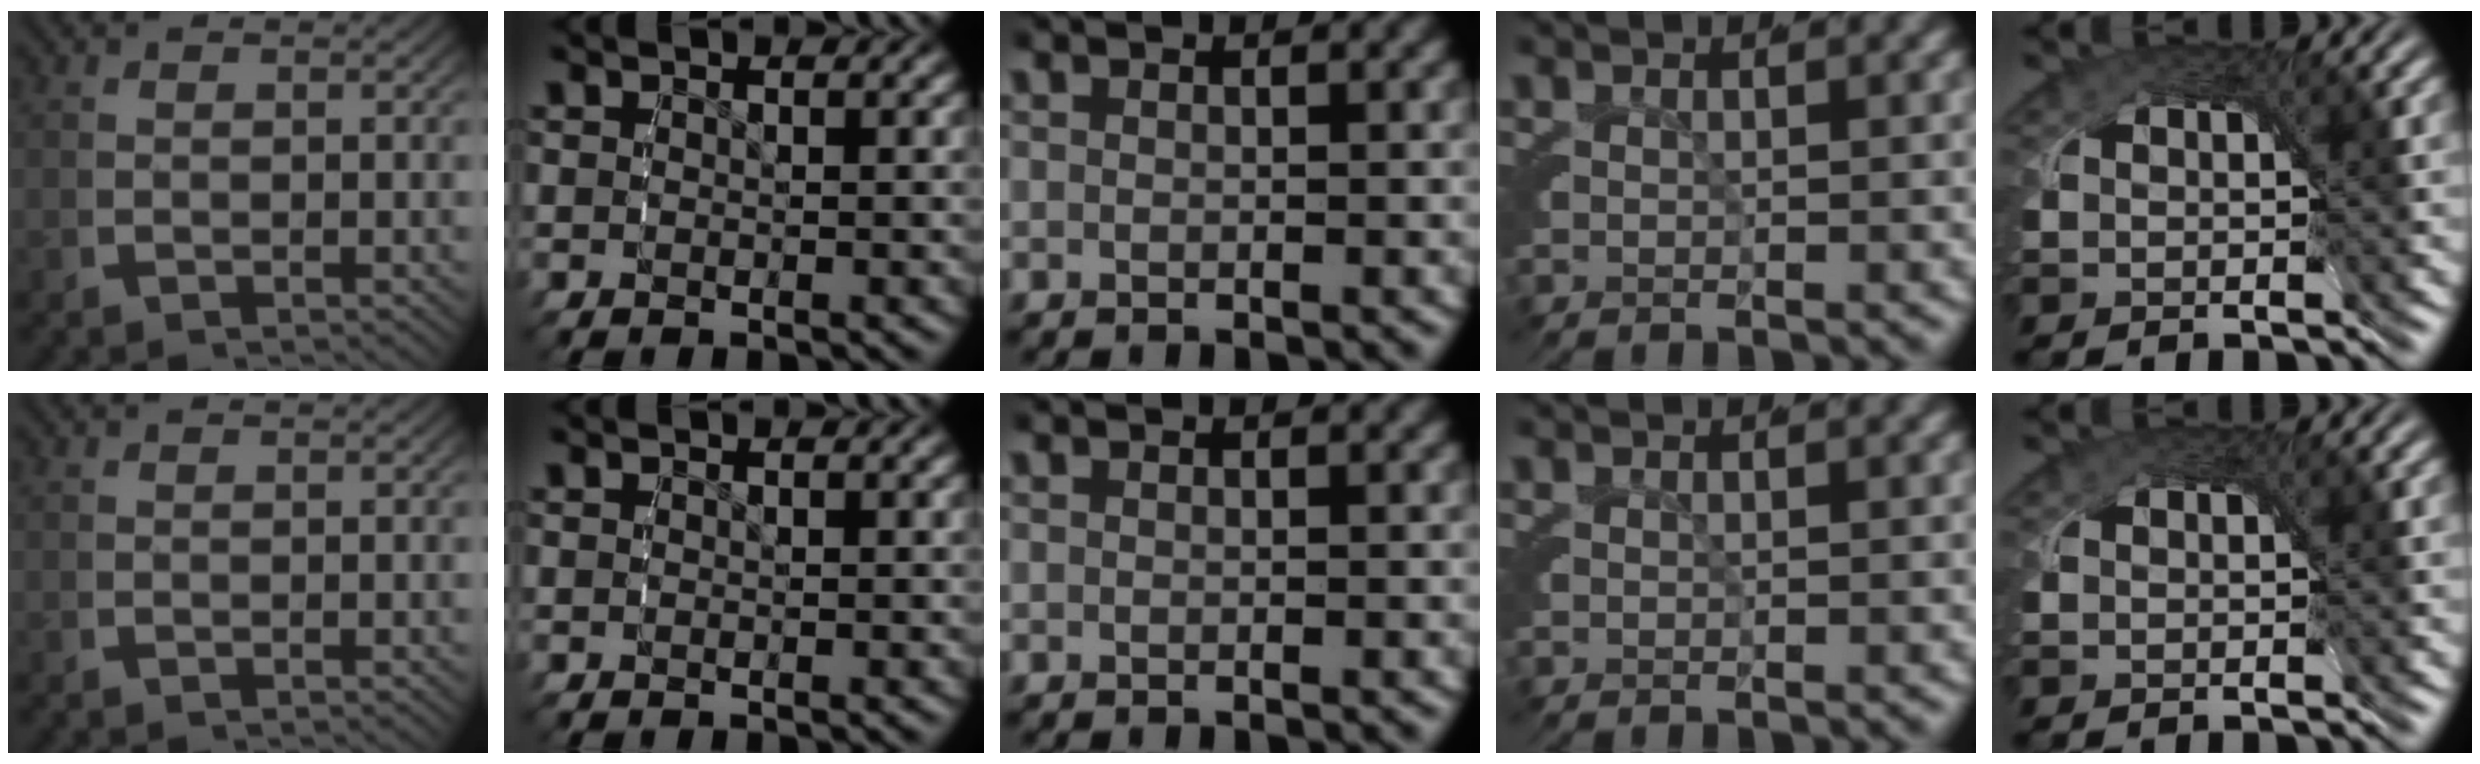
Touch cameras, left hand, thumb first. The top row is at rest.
{}